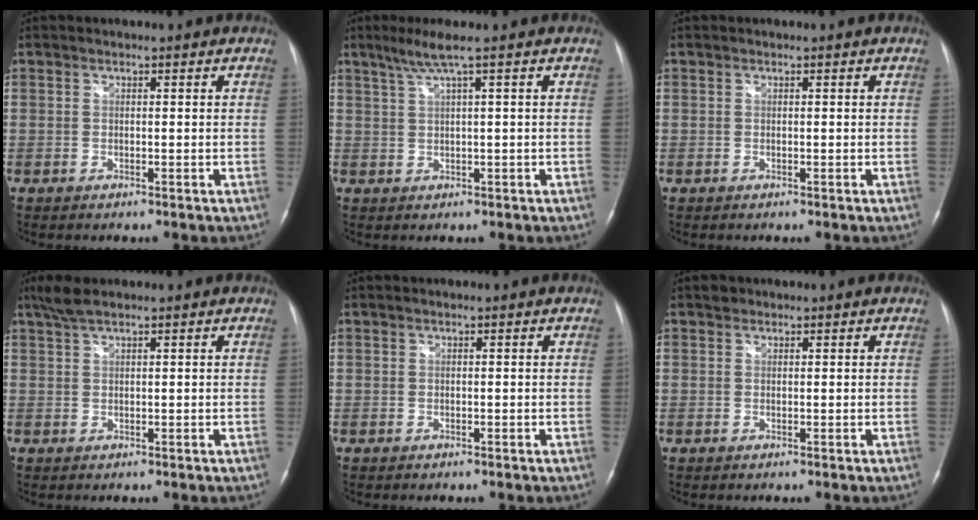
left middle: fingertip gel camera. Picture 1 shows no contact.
{"total": 3.8, "force": [2.0, -0.9, 3.0], "torque": [-0.071, 0.007, 0.045]}
{"total": 0.0}
{"total": 3.0, "force": [2.4, 0.2, 1.8], "torque": [-0.048, 0.010, 0.053]}
{"total": 0.0}
{"total": 0.8, "force": [0.8, 0.2, 0.1], "torque": [-0.007, 0.004, 0.016]}